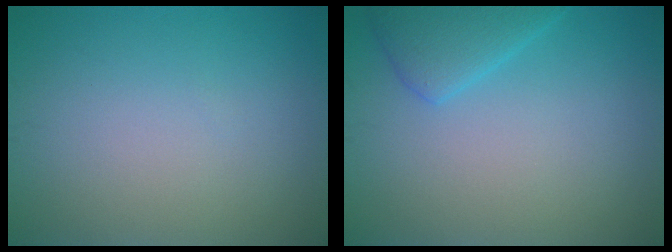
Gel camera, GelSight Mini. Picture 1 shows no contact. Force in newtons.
{"total": 2.9, "press": 2.9, "slide": 0.2}